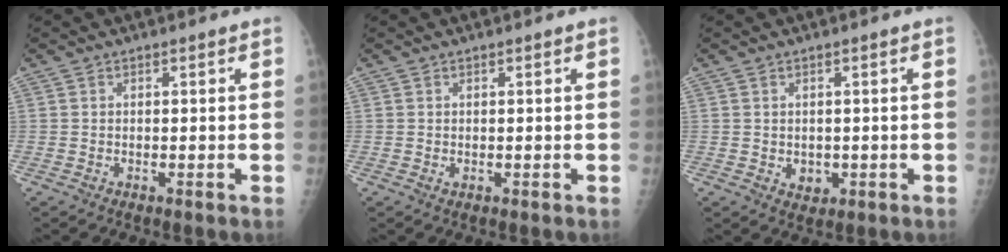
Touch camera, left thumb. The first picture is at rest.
{"total": 0.8, "force": [0.4, 0.2, 0.6], "torque": [-0.013, 0.004, 0.008]}
{"total": 2.2, "force": [0.1, 1.7, 1.5], "torque": [-0.013, -0.005, 0.010]}